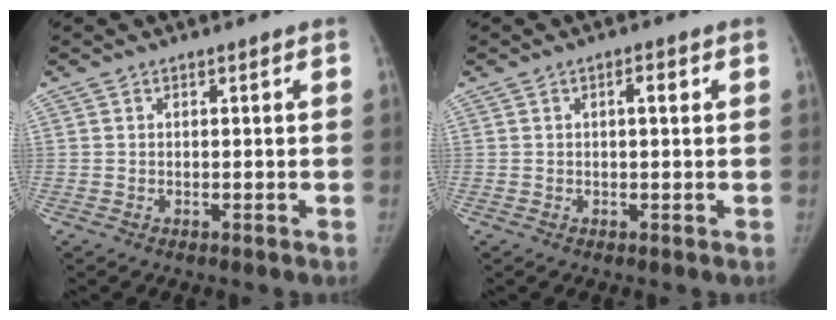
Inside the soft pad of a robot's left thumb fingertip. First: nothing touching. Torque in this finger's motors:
{"motor_torque": [-0.31, 0.03, 0.39, 0.24, -0.01]}